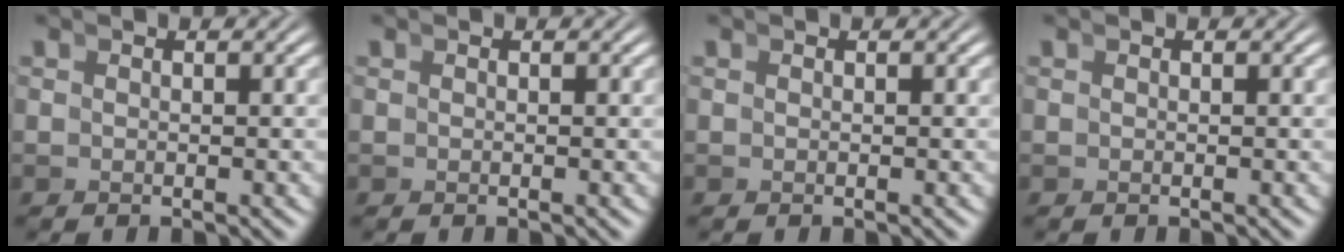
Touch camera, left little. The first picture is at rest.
{"total": 0.0}
{"total": 0.0}
{"total": 0.0}